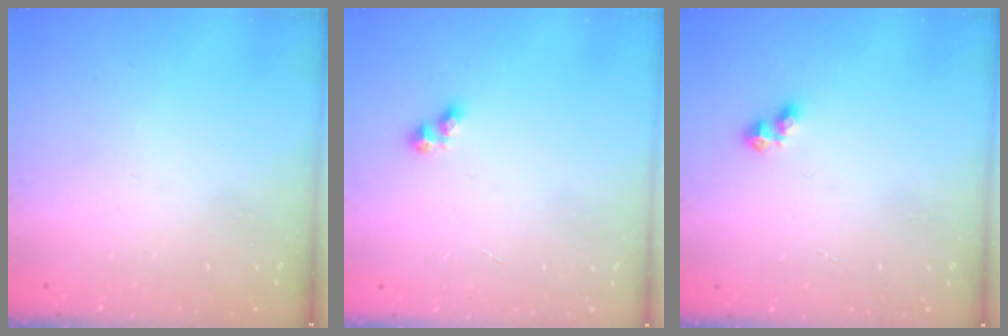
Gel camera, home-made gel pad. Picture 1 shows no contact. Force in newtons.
{"total": 2.4, "press": 2.4, "slide": 0.3}
{"total": 3.3, "press": 3.3, "slide": 0.4}